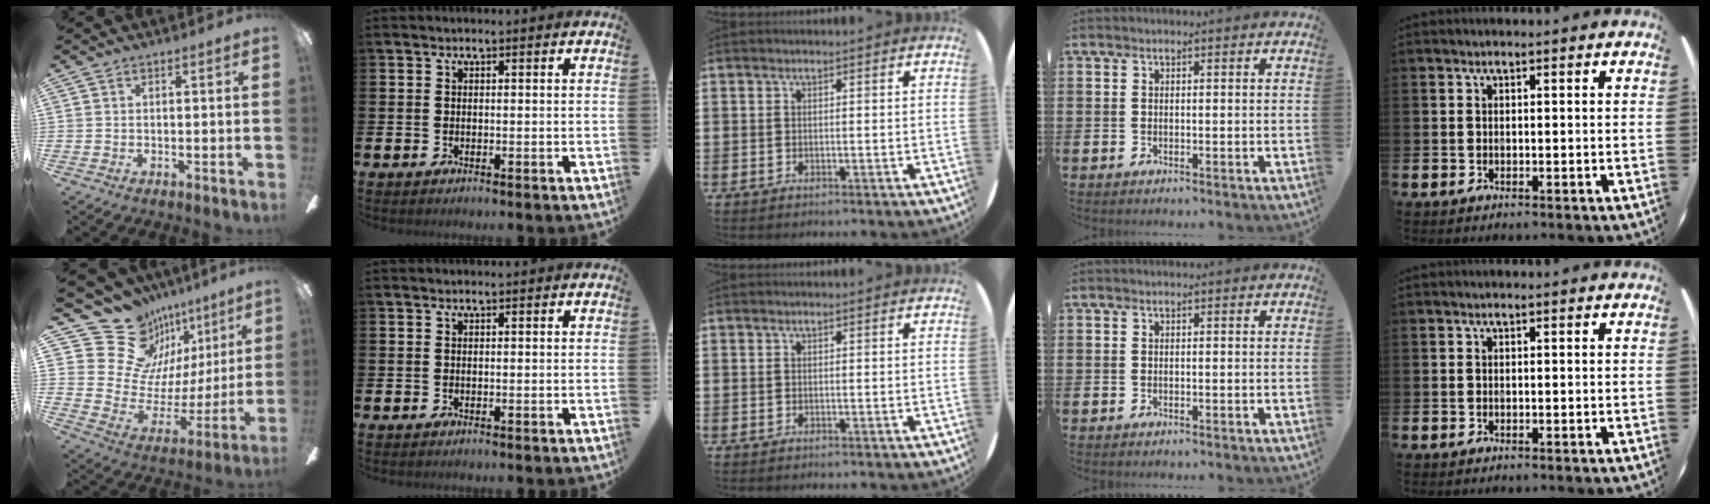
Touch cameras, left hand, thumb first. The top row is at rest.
{"thumb": {"total": 20.2, "force": [14.6, 12.6, 6.0], "torque": [-0.105, -0.106, 0.282]}}